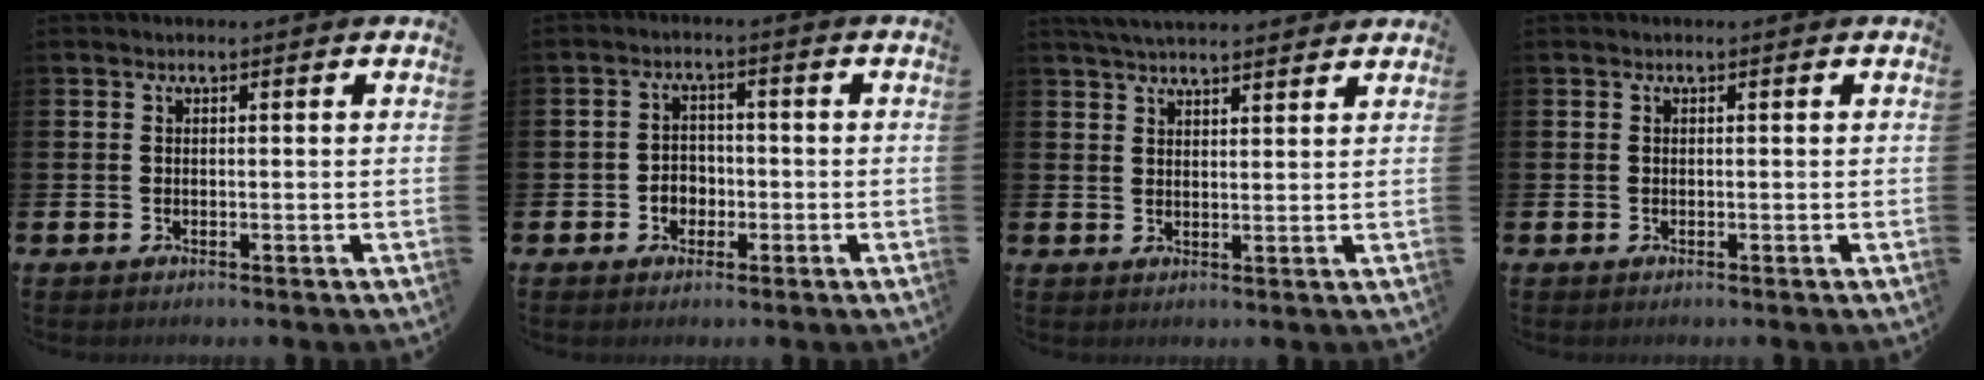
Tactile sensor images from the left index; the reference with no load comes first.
{"total": 2.8, "force": [-1.1, 2.4, 1.0], "torque": [-0.023, 0.006, -0.026]}
{"total": 3.9, "force": [3.8, 0.4, 0.7], "torque": [-0.016, -0.015, 0.068]}
{"total": 0.0}